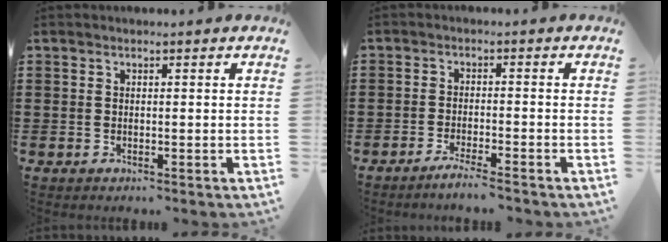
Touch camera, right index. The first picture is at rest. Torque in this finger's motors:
{"motor_torque": [0.72, 0.63, -0.22, 0.02]}